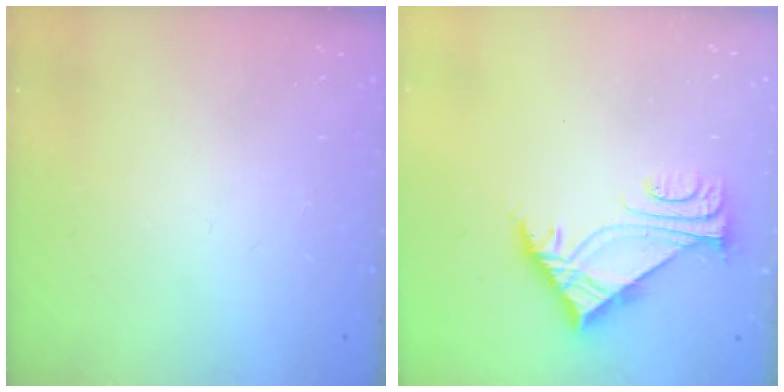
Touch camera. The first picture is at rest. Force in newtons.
{"total": 6.0, "press": 6.0, "slide": 0.5}